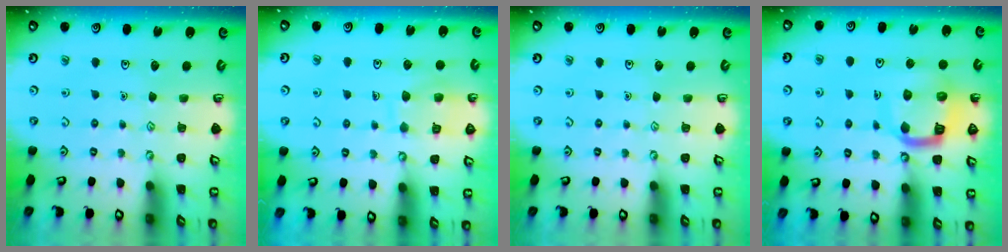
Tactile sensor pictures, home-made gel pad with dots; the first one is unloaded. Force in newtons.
{"total": 10.1, "press": 10.1, "slide": 0.9}
{"total": 0.0}
{"total": 12.4, "press": 12.3, "slide": 1.4}